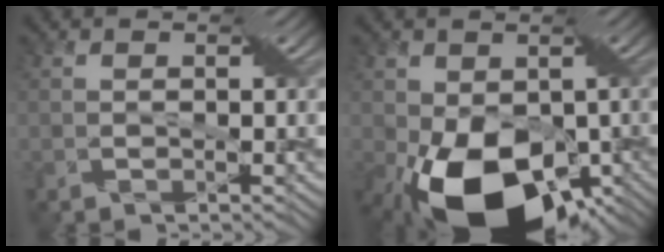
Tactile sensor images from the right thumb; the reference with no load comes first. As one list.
[{"total": 16.5, "force": [-5.8, 10.2, 11.6], "torque": [-0.196, -0.033, -0.083]}]